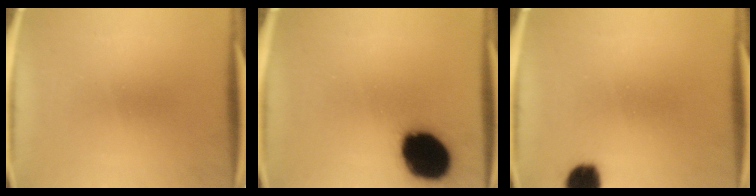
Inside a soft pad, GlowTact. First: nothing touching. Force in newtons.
{"total": 19.2}
{"total": 6.0}